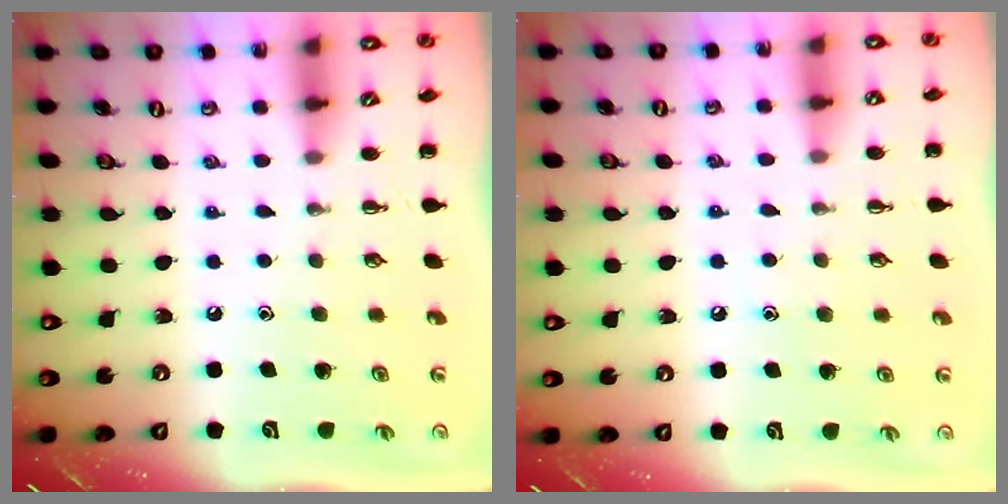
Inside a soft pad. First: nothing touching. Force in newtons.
{"total": 4.3, "press": 4.1, "slide": 1.4}